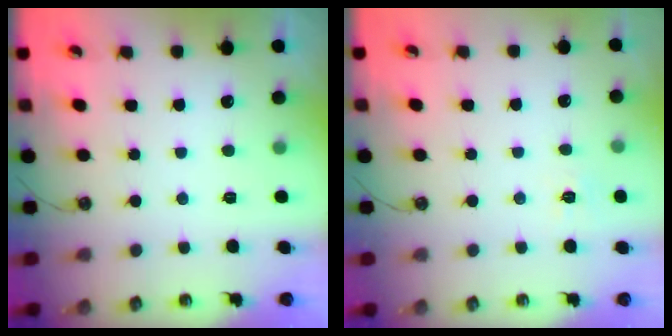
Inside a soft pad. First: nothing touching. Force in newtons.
{"total": 5.7, "press": 5.7, "slide": 0.6}